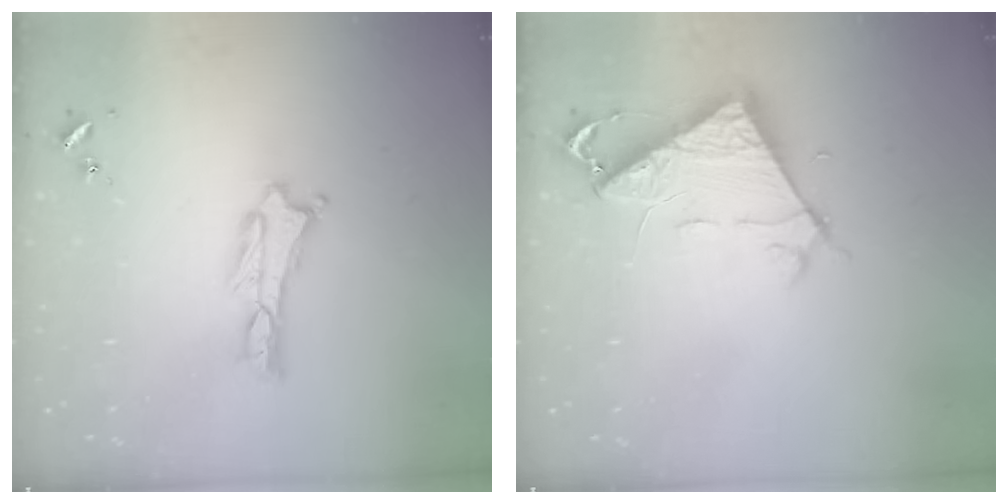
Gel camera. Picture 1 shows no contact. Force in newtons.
{"total": 6.9, "press": 6.8, "slide": 0.7}